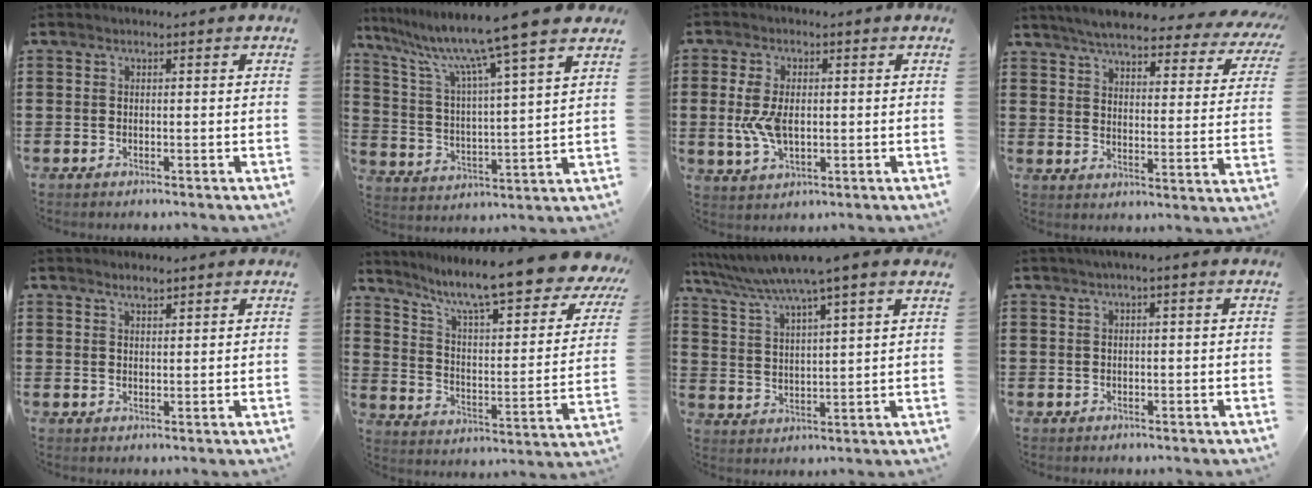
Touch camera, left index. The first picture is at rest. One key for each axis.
{"total": 10.7, "fx": 8.7, "fy": -1.2, "fz": 6.0, "tx": -0.151, "ty": -0.058, "tz": 0.137}
{"total": 6.5, "fx": 0.1, "fy": 3.7, "fz": 5.4, "tx": -0.130, "ty": 0.002, "tz": -0.006}
{"total": 5.5, "fx": 5.0, "fy": 0.4, "fz": 2.3, "tx": -0.060, "ty": -0.034, "tz": 0.081}
{"total": 1.8, "fx": 1.6, "fy": 0.4, "fz": 0.7, "tx": -0.016, "ty": 0.003, "tz": 0.030}
{"total": 10.2, "fx": 8.3, "fy": 0.1, "fz": 5.8, "tx": -0.127, "ty": -0.072, "tz": 0.131}
{"total": 7.0, "fx": 5.7, "fy": -0.8, "fz": 4.0, "tx": -0.097, "ty": -0.034, "tz": 0.095}
{"total": 0.9, "fx": 0.0, "fy": 0.1, "fz": 0.9, "tx": -0.014, "ty": -0.003, "tz": 0.000}